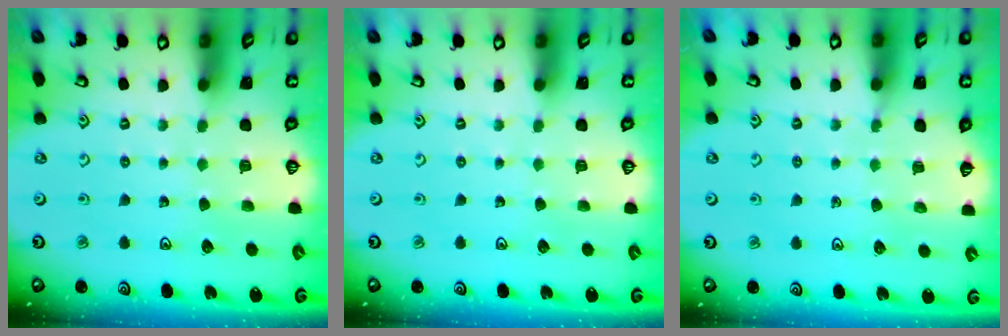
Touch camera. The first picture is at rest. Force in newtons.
{"total": 0.0}
{"total": 4.6, "press": 4.5, "slide": 0.9}